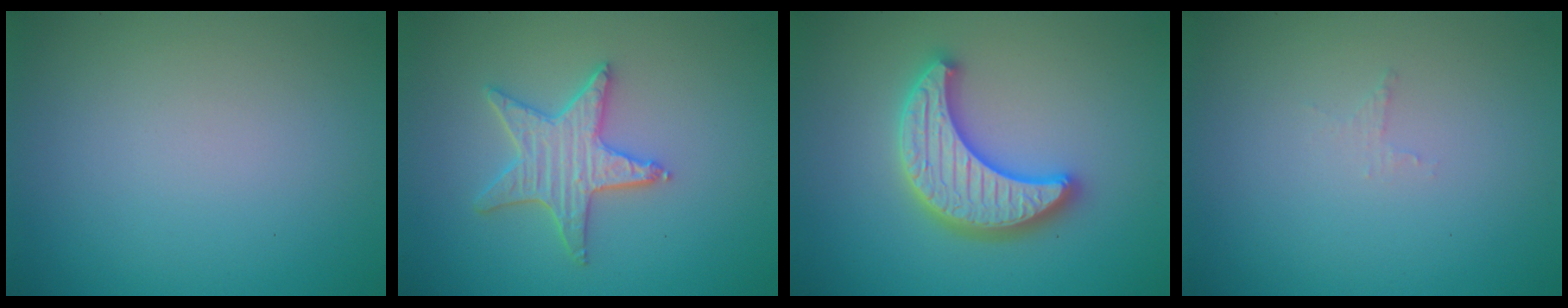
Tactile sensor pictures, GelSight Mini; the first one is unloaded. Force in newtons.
{"total": 3.9, "press": 3.6, "slide": 1.6}
{"total": 5.3, "press": 5.2, "slide": 0.9}
{"total": 0.7, "press": 0.6, "slide": 0.2}